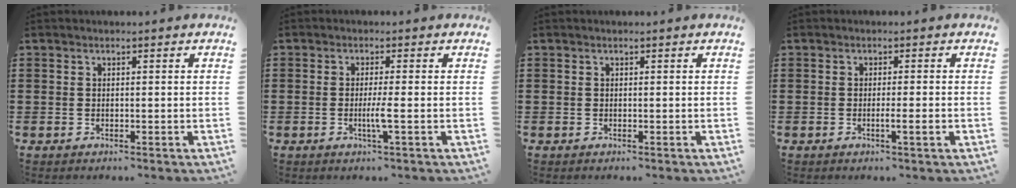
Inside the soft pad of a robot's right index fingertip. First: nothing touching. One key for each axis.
{"total": 2.9, "fx": -0.7, "fy": -0.3, "fz": 2.8, "tx": -0.049, "ty": -0.007, "tz": -0.015}
{"total": 0.0}
{"total": 2.4, "fx": -0.8, "fy": -0.3, "fz": 2.2, "tx": -0.035, "ty": -0.008, "tz": -0.016}